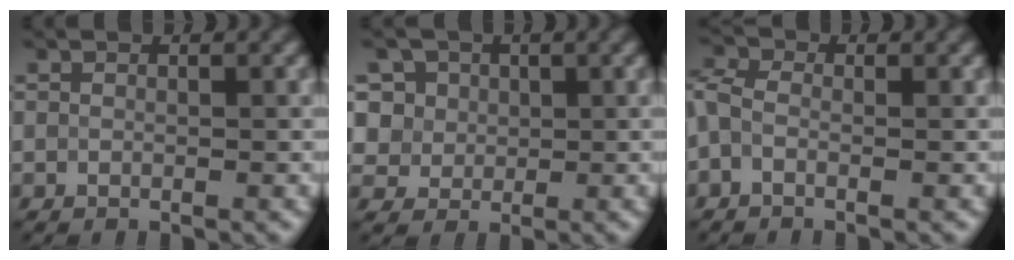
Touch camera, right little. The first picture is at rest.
{"total": 7.3, "force": [3.6, 5.7, 2.9], "torque": [-0.051, 0.016, 0.044]}
{"total": 2.6, "force": [-0.3, 1.8, 1.8], "torque": [-0.042, 0.012, -0.031]}